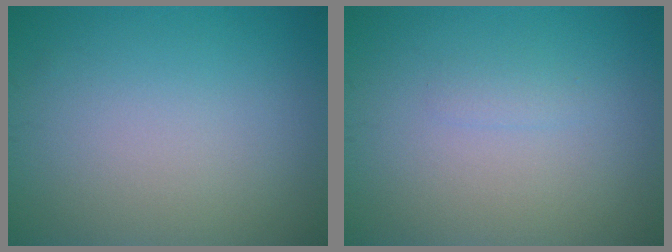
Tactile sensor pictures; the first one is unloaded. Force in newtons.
{"total": 0.7, "press": 0.7, "slide": 0.1}